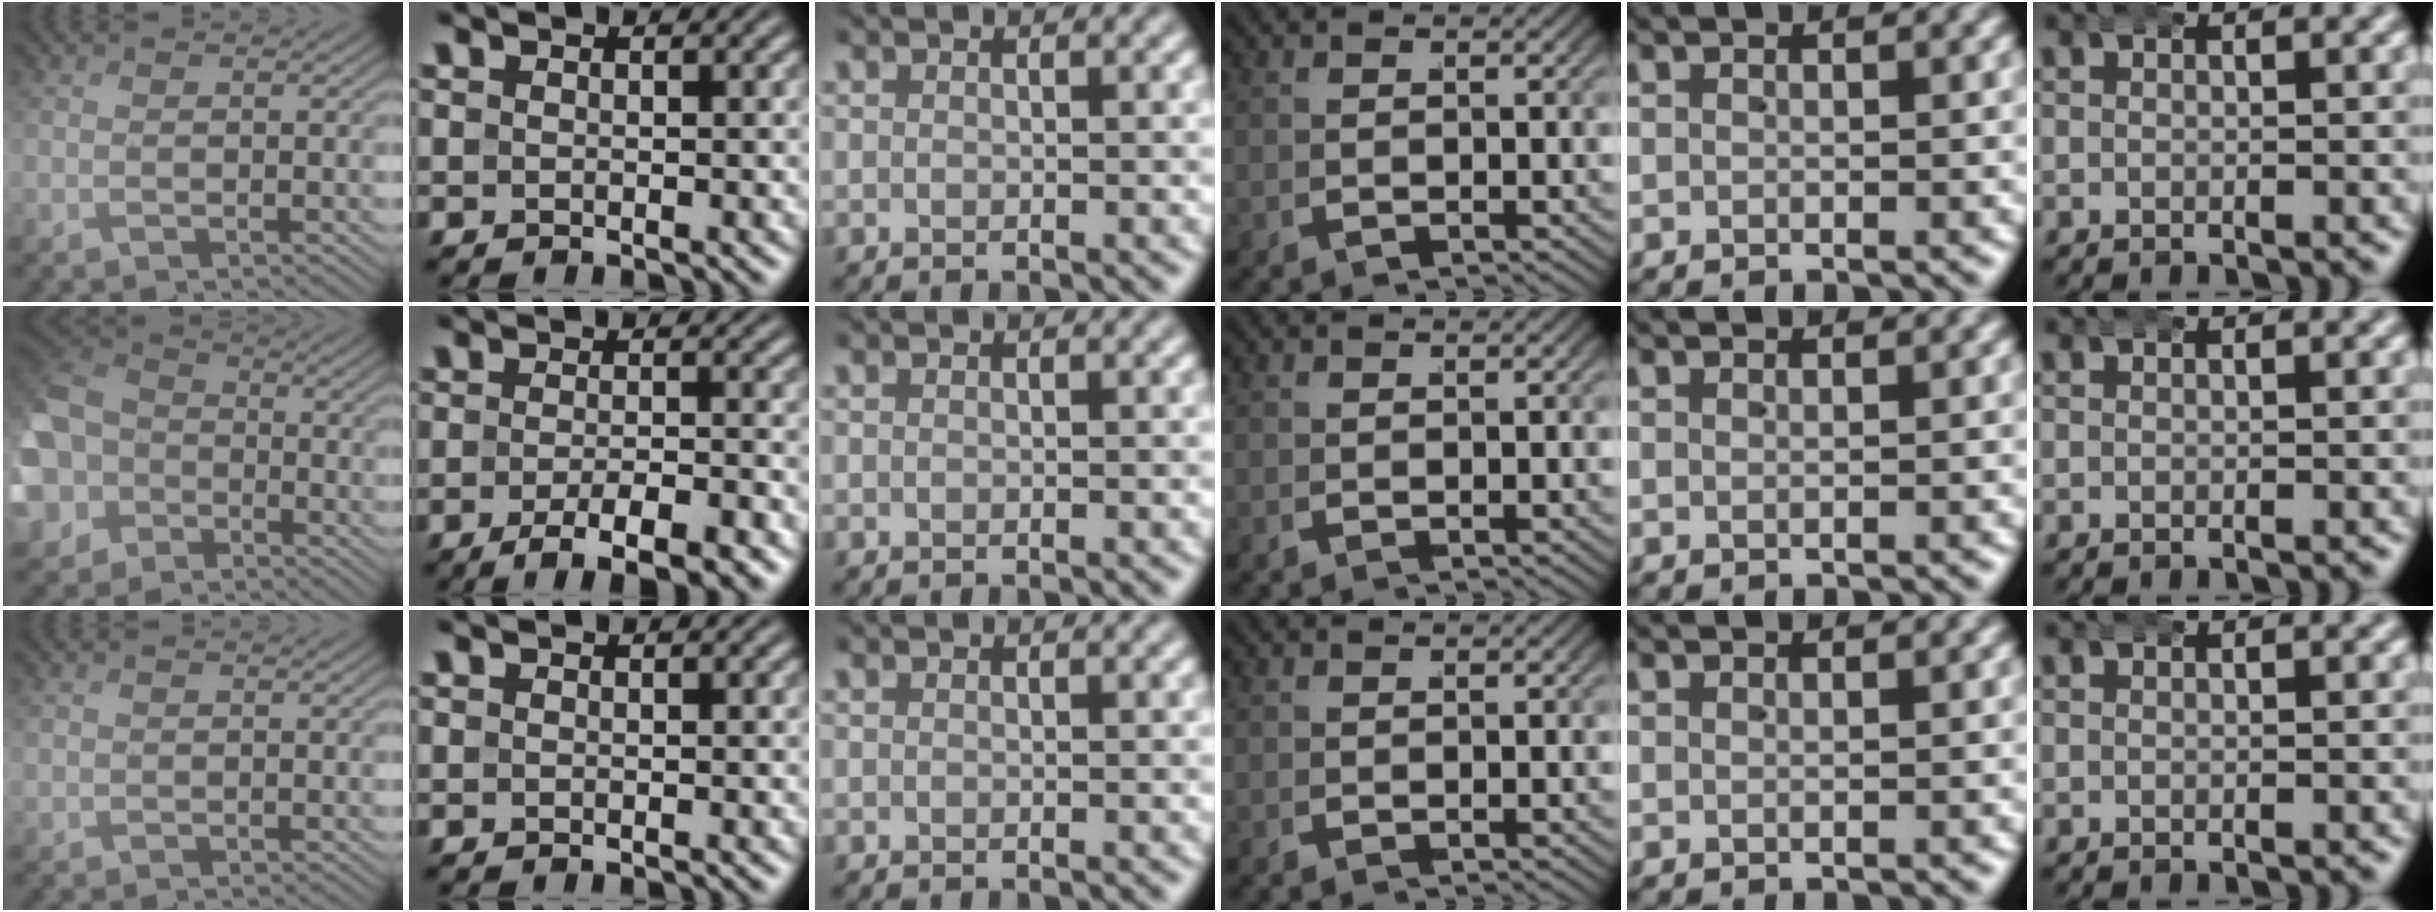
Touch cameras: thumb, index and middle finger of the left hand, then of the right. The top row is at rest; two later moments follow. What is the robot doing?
{"motion": "wrap", "object": "arm wrap"}